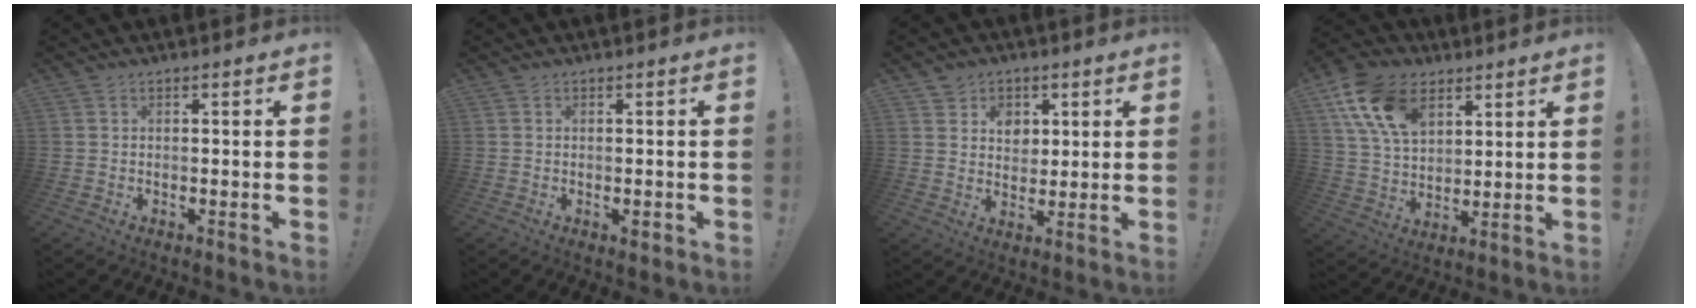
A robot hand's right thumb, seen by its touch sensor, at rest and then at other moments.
{"total": 1.2, "force": [-0.5, 0.6, 1.0], "torque": [-0.010, 0.001, -0.008]}
{"total": 7.2, "force": [3.2, 6.3, 1.5], "torque": [-0.023, -0.020, 0.063]}
{"total": 16.5, "force": [8.3, 10.6, 9.5], "torque": [-0.168, -0.029, 0.159]}